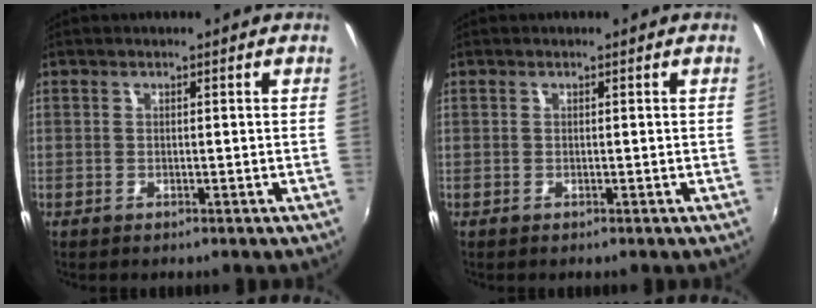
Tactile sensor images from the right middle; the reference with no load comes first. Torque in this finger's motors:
{"motor_torque": [-0.65, -0.19, -0.12, -0.03]}